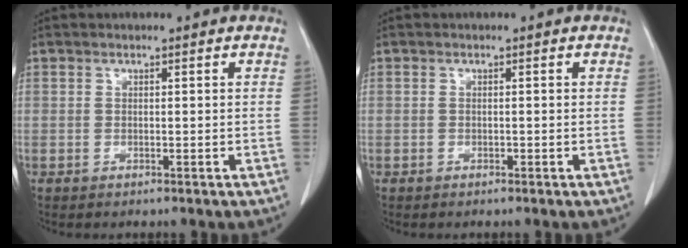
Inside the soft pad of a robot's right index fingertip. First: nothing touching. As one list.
[{"total": 0.0}]